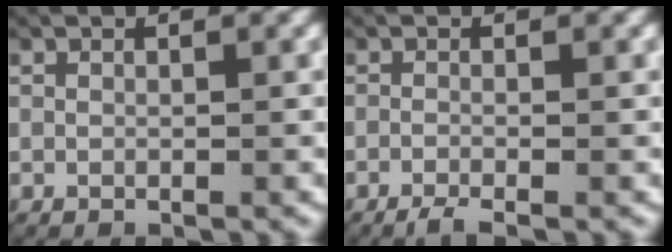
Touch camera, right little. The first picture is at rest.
{"total": 1.8, "force": [-1.6, 0.2, 0.9], "torque": [-0.021, -0.009, -0.024]}